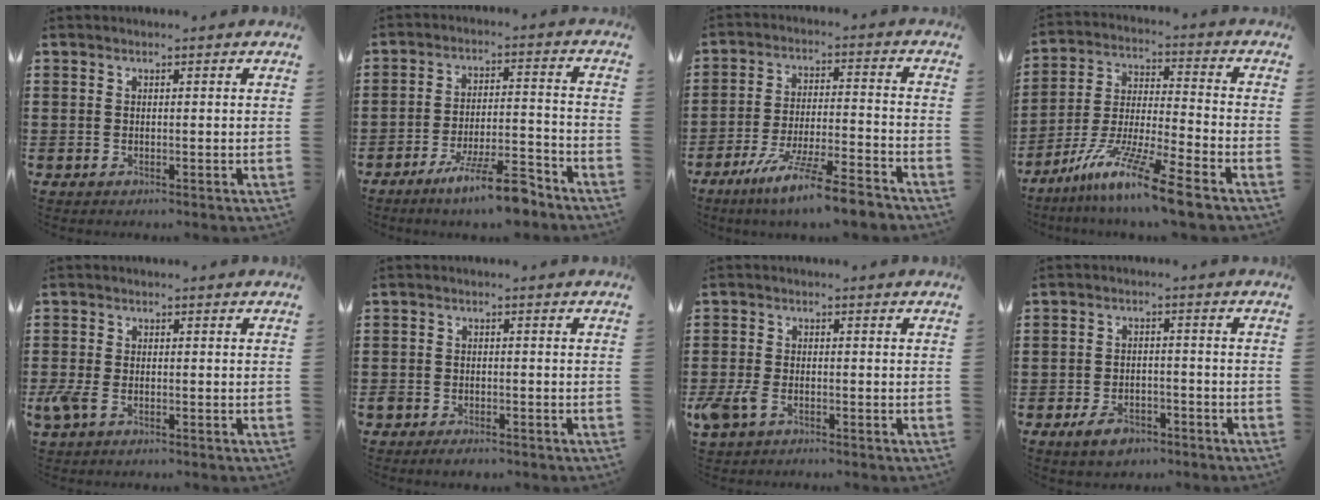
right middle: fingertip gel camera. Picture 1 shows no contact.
{"total": 9.8, "force": [-7.5, 0.9, 6.3], "torque": [-0.112, 0.006, -0.139]}
{"total": 9.4, "force": [-7.8, -0.1, 5.2], "torque": [-0.103, -0.001, -0.152]}
{"total": 11.9, "force": [-9.1, -0.1, 7.6], "torque": [-0.150, 0.004, -0.181]}
{"total": 3.1, "force": [-1.2, 1.6, 2.3], "torque": [-0.063, -0.005, -0.027]}
{"total": 2.0, "force": [-1.7, 0.8, 0.4], "torque": [-0.011, 0.004, -0.037]}
{"total": 3.5, "force": [-1.9, 1.8, 2.4], "torque": [-0.076, -0.008, -0.045]}
{"total": 4.0, "force": [-2.9, 1.9, 2.0], "torque": [-0.039, 0.007, -0.056]}